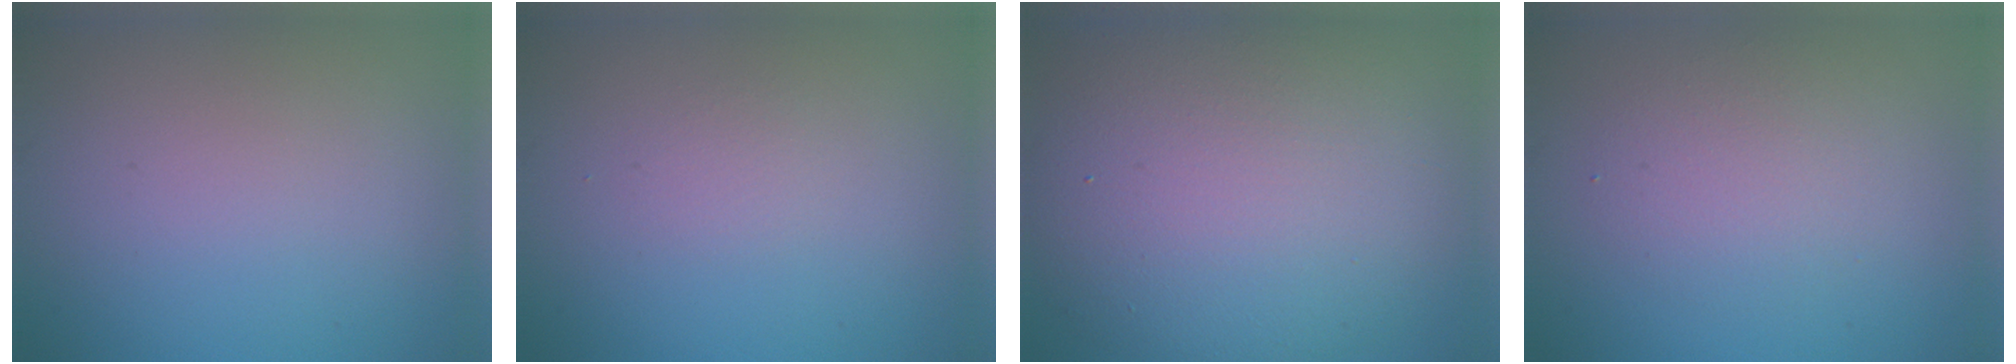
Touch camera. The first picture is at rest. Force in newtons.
{"total": 0.8, "press": 0.8, "slide": 0.1}
{"total": 12.6, "press": 12.6, "slide": 0.7}
{"total": 2.9, "press": 2.9, "slide": 0.3}